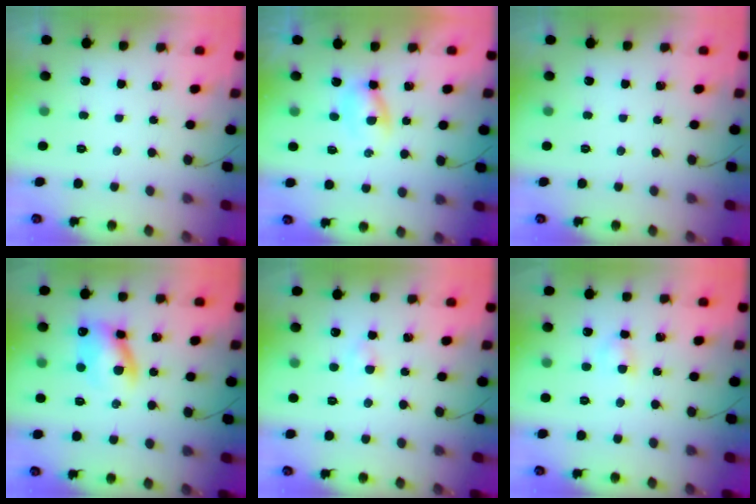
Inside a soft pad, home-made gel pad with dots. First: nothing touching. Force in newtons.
{"total": 2.2, "press": 2.0, "slide": 1.0}
{"total": 0.0}
{"total": 10.8, "press": 10.6, "slide": 2.1}
{"total": 2.3, "press": 2.1, "slide": 1.0}
{"total": 3.9, "press": 3.6, "slide": 1.4}